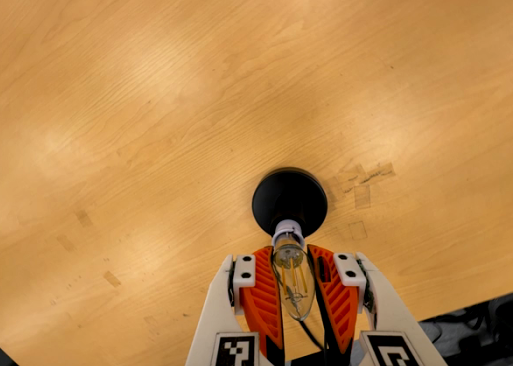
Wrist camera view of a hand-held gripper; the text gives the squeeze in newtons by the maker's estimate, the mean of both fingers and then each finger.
{"total": 23.5, "left": 23.4, "right": 23.6}